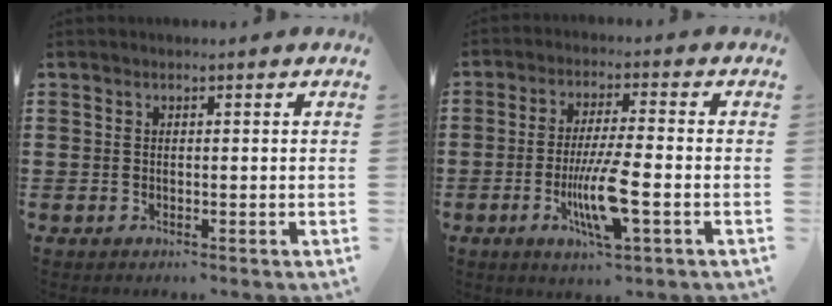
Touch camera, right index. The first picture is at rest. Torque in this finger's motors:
{"motor_torque": [1.16, -0.30, 0.82, 0.12]}